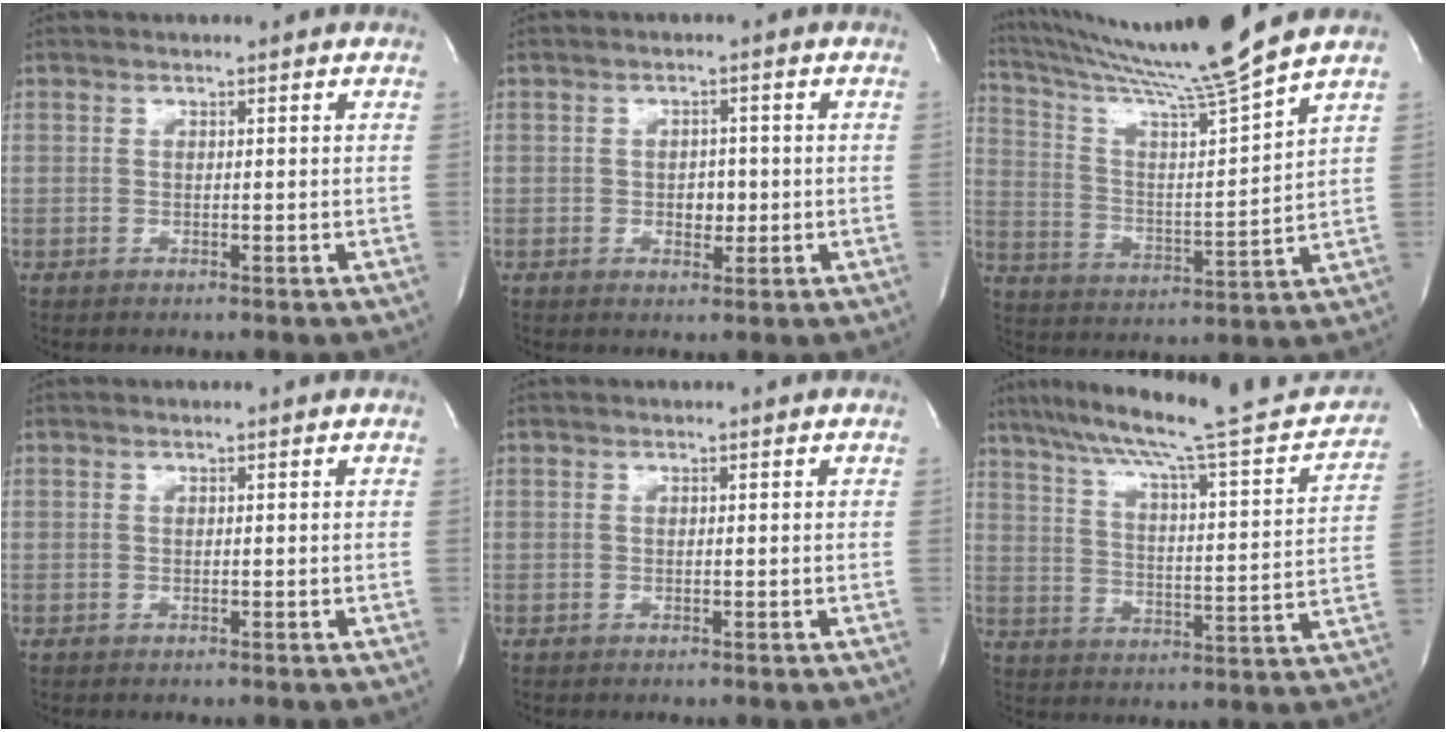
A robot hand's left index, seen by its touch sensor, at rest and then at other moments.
{"total": 2.6, "force": [-0.4, 1.7, 1.9], "torque": [-0.025, 0.003, -0.002]}
{"total": 15.8, "force": [13.9, -3.5, 6.6], "torque": [-0.123, -0.038, 0.233]}
{"total": 0.0}
{"total": 0.0}
{"total": 24.4, "force": [21.3, 2.0, 11.6], "torque": [-0.188, -0.014, 0.288]}